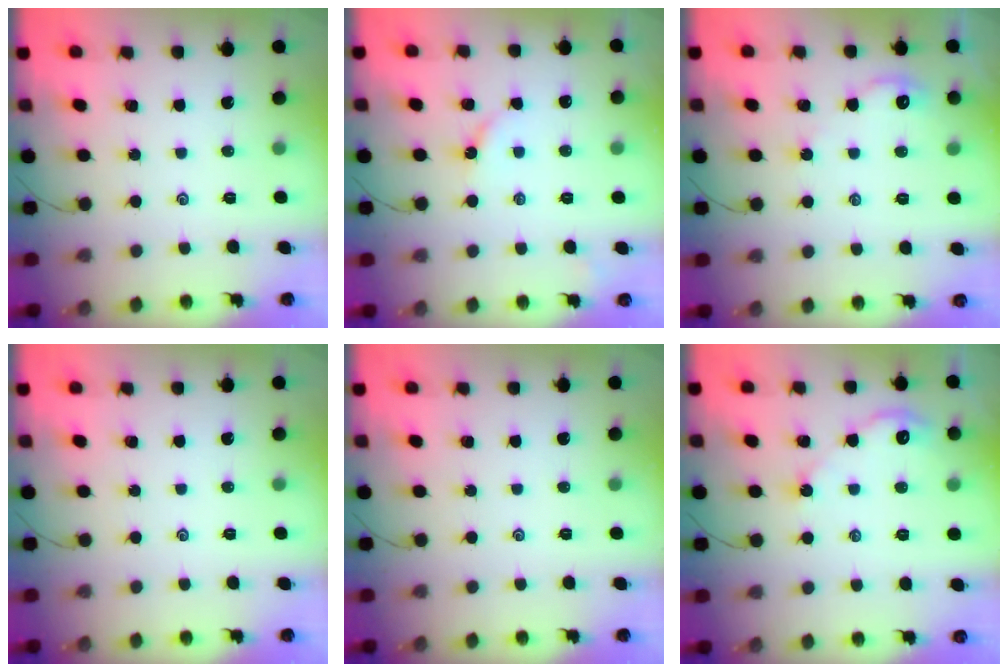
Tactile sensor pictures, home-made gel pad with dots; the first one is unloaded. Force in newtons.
{"total": 2.9, "press": 2.9, "slide": 0.5}
{"total": 3.1, "press": 3.0, "slide": 0.5}
{"total": 0.0}
{"total": 0.0}
{"total": 4.3, "press": 4.3, "slide": 0.7}